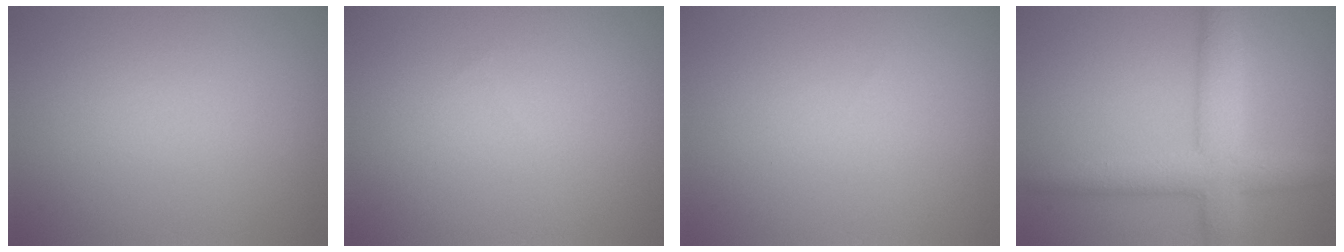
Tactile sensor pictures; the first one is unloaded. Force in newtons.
{"total": 0.0}
{"total": 0.0}
{"total": 5.6, "press": 5.6, "slide": 0.0}